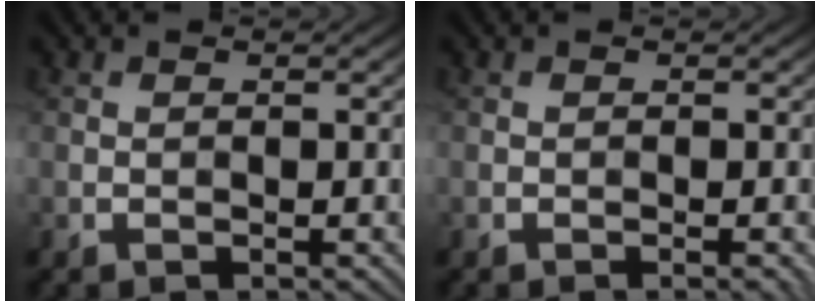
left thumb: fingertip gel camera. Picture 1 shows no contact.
{"total": 0.9, "force": [-0.4, 0.1, 0.8], "torque": [-0.012, -0.002, -0.007]}